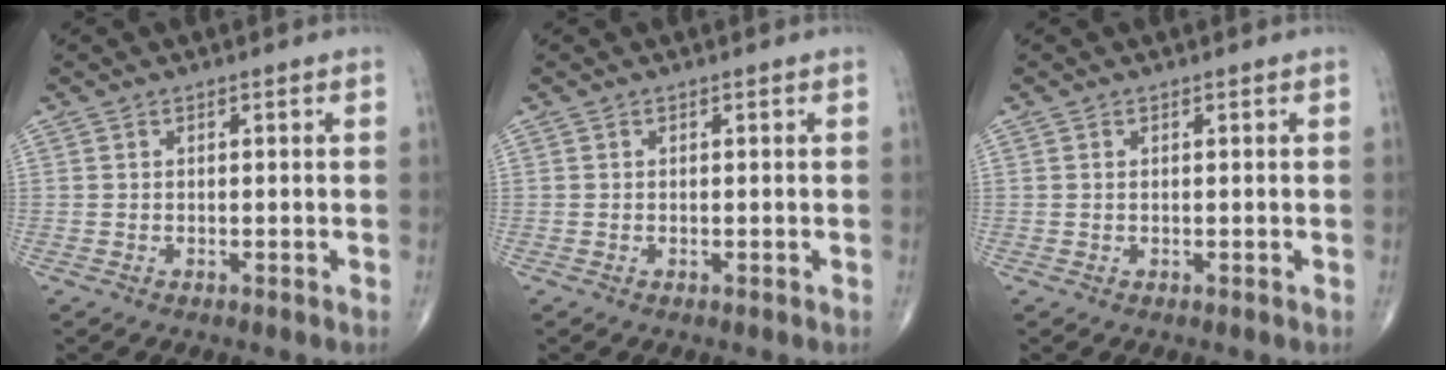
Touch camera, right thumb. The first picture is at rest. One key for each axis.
{"total": 0.0}
{"total": 0.0}